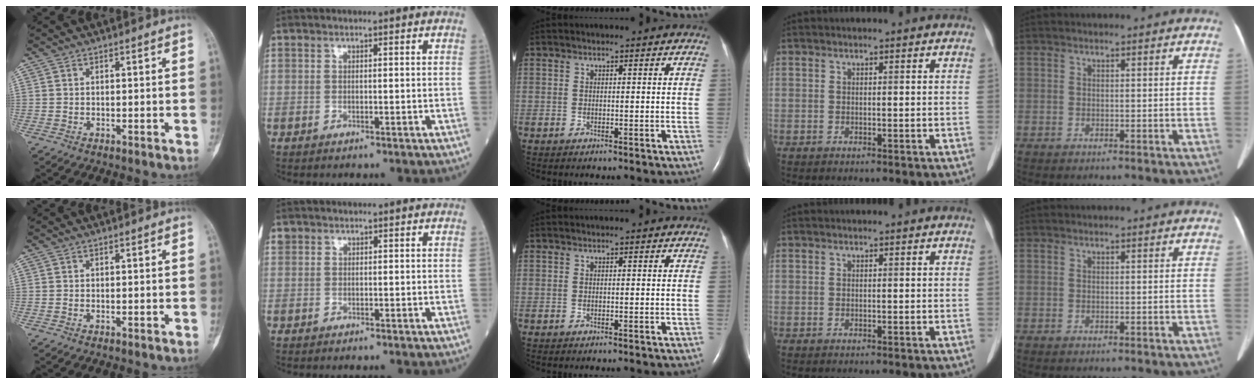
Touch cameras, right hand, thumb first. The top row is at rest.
{"index": {"total": 0.6, "force": [0.1, 0.6, 0.1], "torque": [-0.001, 0.008, 0.001]}}